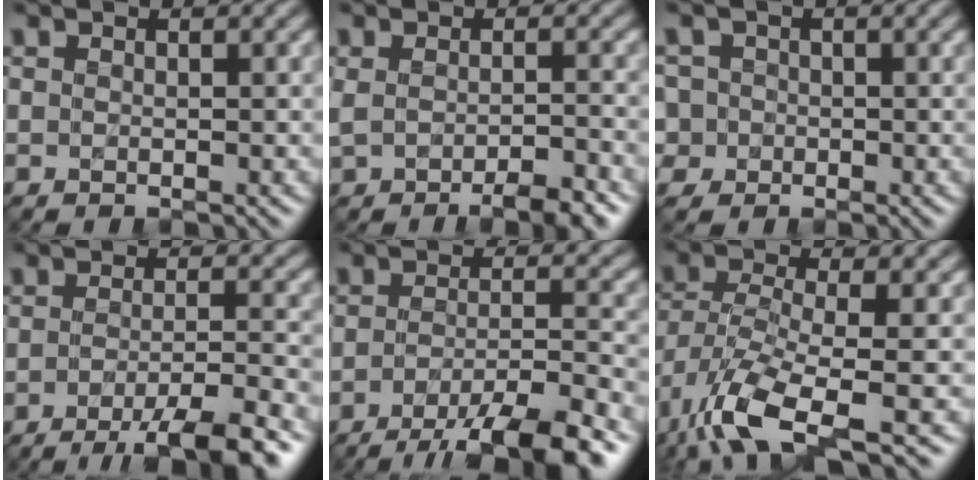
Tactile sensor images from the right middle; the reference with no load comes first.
{"total": 3.9, "force": [-2.3, 1.1, 3.0], "torque": [-0.051, -0.011, -0.036]}
{"total": 4.0, "force": [-0.2, 3.8, 1.1], "torque": [-0.015, 0.024, -0.032]}
{"total": 7.2, "force": [-4.3, 1.4, 5.6], "torque": [-0.075, -0.002, -0.066]}
{"total": 9.2, "force": [-6.1, 2.1, 6.6], "torque": [-0.091, 0.000, -0.098]}
{"total": 8.6, "force": [-4.8, 2.6, 6.7], "torque": [-0.146, -0.018, -0.096]}